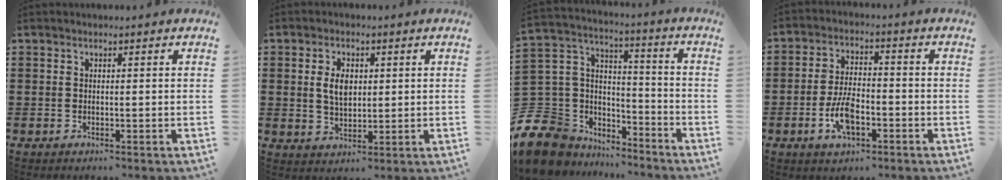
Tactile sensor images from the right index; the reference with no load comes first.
{"total": 4.6, "force": [0.8, 2.7, 3.6], "torque": [-0.069, 0.008, 0.010]}
{"total": 9.7, "force": [-5.8, 7.5, 1.7], "torque": [-0.095, -0.006, -0.112]}
{"total": 7.0, "force": [-2.6, 3.4, 5.6], "torque": [-0.126, 0.002, -0.054]}